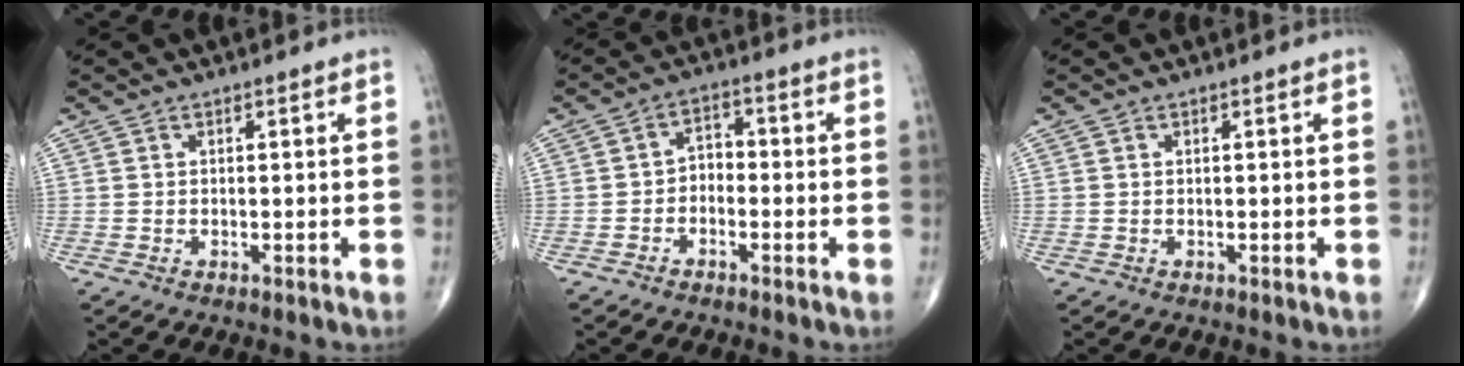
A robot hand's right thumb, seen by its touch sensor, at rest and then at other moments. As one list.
[{"total": 3.6, "force": [-1.2, 2.6, 2.1], "torque": [-0.017, 0.025, -0.033]}, {"total": 0.0}]